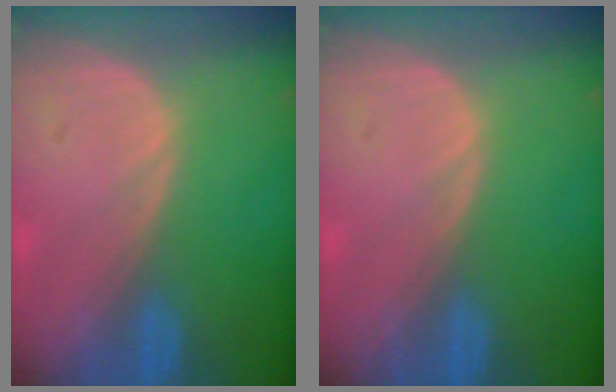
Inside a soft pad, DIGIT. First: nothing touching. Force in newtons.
{"total": 0.0}